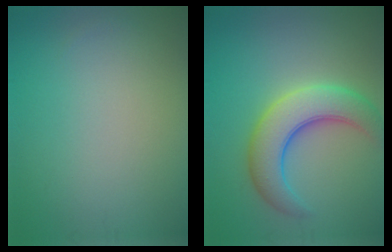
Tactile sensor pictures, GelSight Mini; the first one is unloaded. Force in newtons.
{"total": 6.6, "press": 6.6, "slide": 0.3}